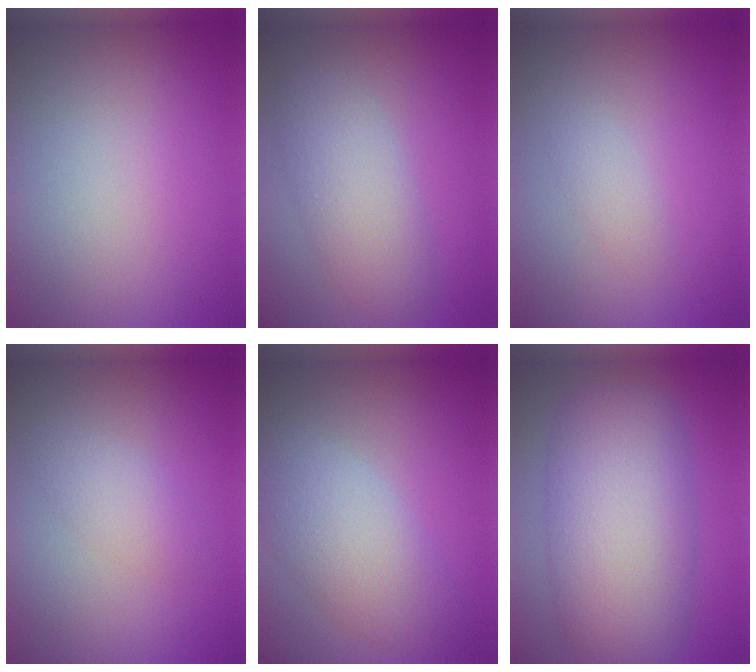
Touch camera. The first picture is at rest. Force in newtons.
{"total": 4.6, "press": 4.6, "slide": 0.3}
{"total": 1.2, "press": 1.2, "slide": 0.1}
{"total": 2.1, "press": 2.1, "slide": 0.0}
{"total": 5.5, "press": 5.4, "slide": 0.5}
{"total": 10.7, "press": 10.7, "slide": 0.4}